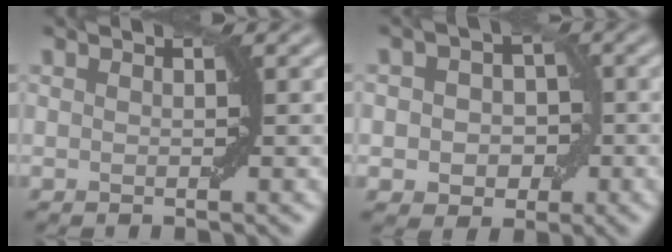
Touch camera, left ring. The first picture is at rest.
{"total": 4.4, "force": [-0.3, 3.8, 2.3], "torque": [-0.014, 0.011, -0.019]}